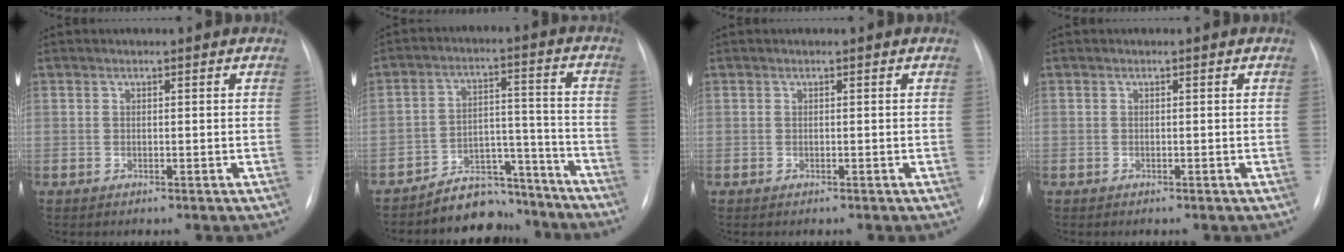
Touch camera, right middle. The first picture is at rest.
{"total": 10.5, "force": [-9.7, 4.0, 1.2], "torque": [0.001, 0.063, -0.156]}
{"total": 0.0}
{"total": 0.0}